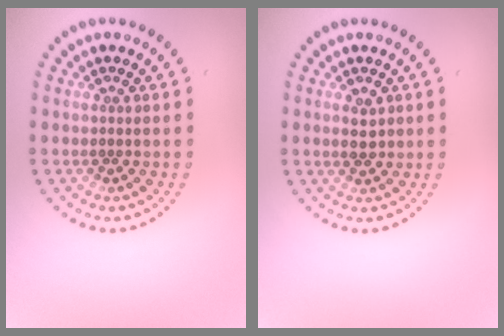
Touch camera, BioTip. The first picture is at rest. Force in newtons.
{"total": 1.8, "press": 1.8, "slide": 0.2}